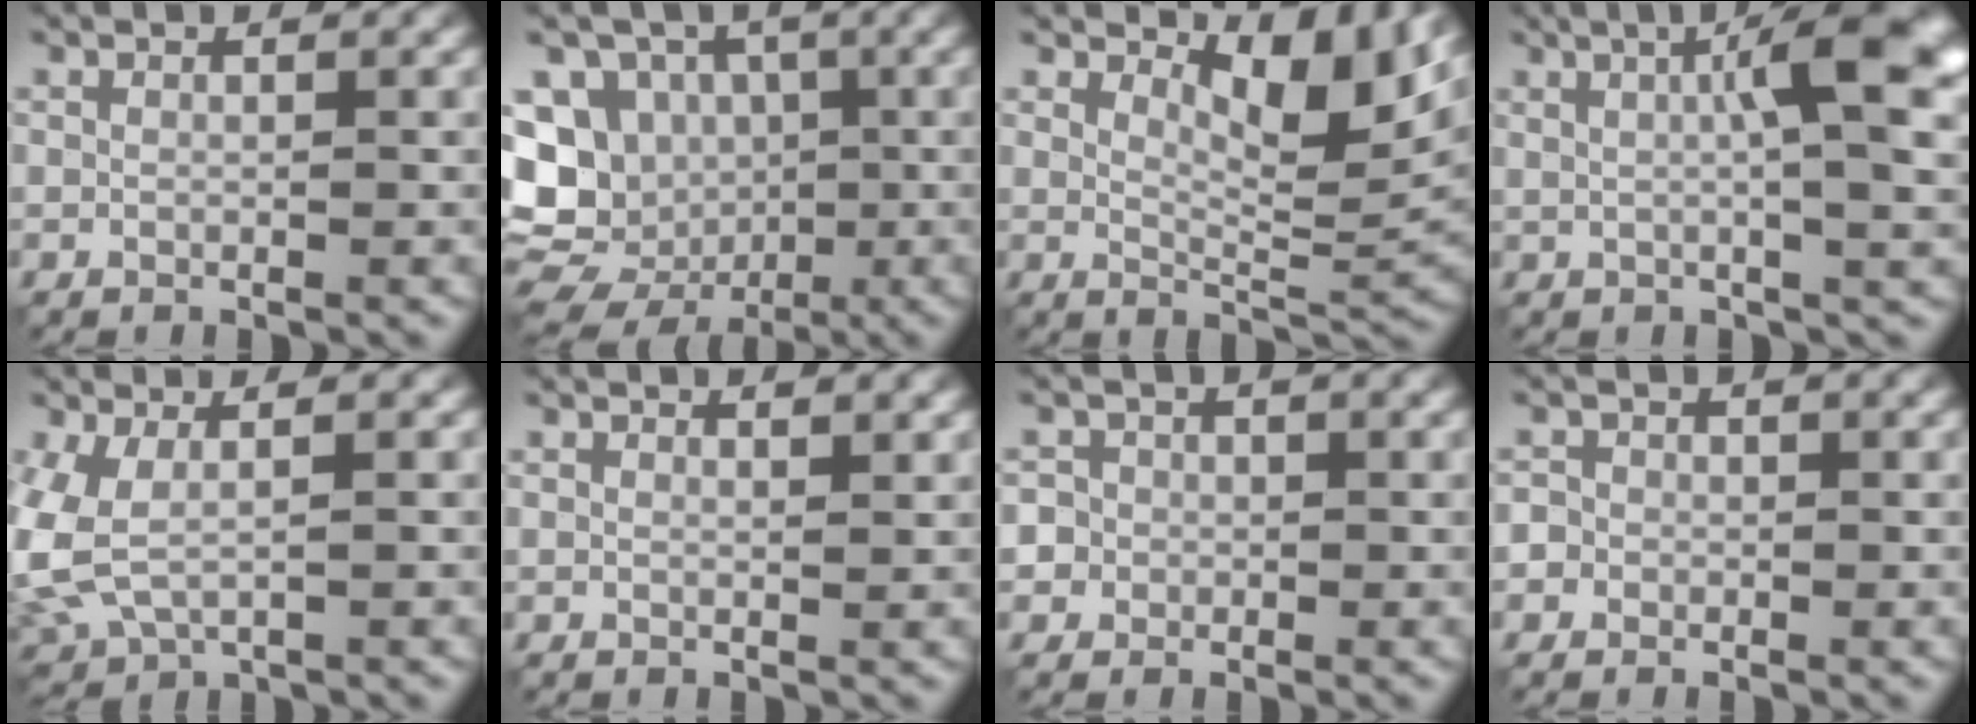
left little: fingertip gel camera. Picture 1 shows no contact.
{"total": 14.7, "force": [-2.4, 13.0, 6.5], "torque": [-0.150, 0.001, -0.058]}
{"total": 6.8, "force": [3.7, 2.4, 5.2], "torque": [-0.075, -0.003, 0.056]}
{"total": 8.5, "force": [1.8, 1.7, 8.1], "torque": [-0.102, 0.020, 0.025]}
{"total": 5.8, "force": [-0.2, 3.3, 4.8], "torque": [-0.131, -0.002, -0.006]}
{"total": 1.1, "force": [1.0, 0.1, 0.4], "torque": [-0.008, 0.000, 0.013]}
{"total": 2.6, "force": [-0.2, 2.6, 0.5], "torque": [0.013, 0.014, -0.016]}
{"total": 1.5, "force": [-0.4, 1.4, 0.3], "torque": [0.001, 0.010, -0.015]}